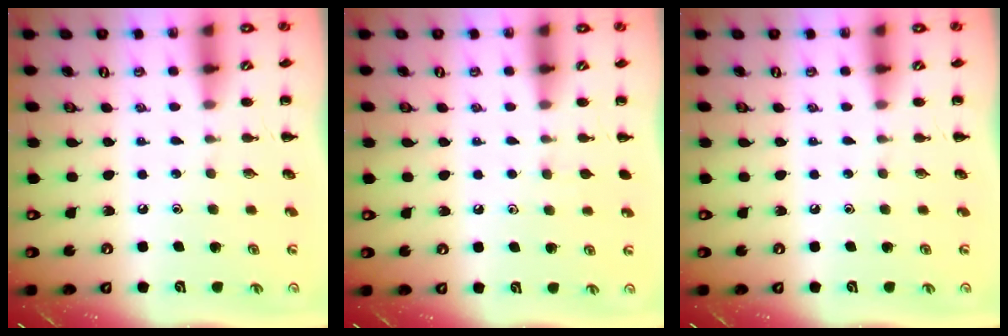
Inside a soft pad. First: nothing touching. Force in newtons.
{"total": 2.3, "press": 2.0, "slide": 1.1}
{"total": 0.0}